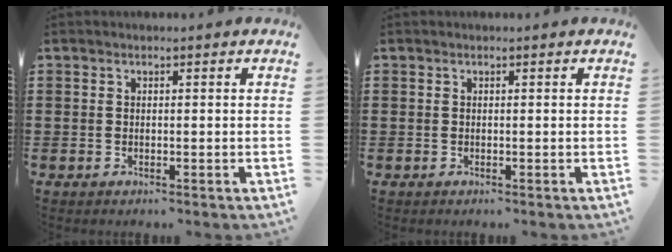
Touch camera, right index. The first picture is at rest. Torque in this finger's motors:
{"motor_torque": [-0.85, 1.29, 0.00, 0.00]}